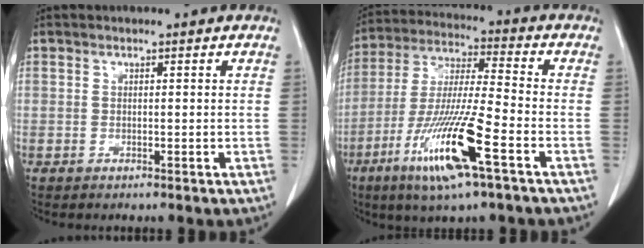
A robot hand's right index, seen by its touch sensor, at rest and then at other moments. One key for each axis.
{"total": 15.6, "fx": -7.2, "fy": 0.6, "fz": 13.8, "tx": -0.281, "ty": -0.025, "tz": -0.134}